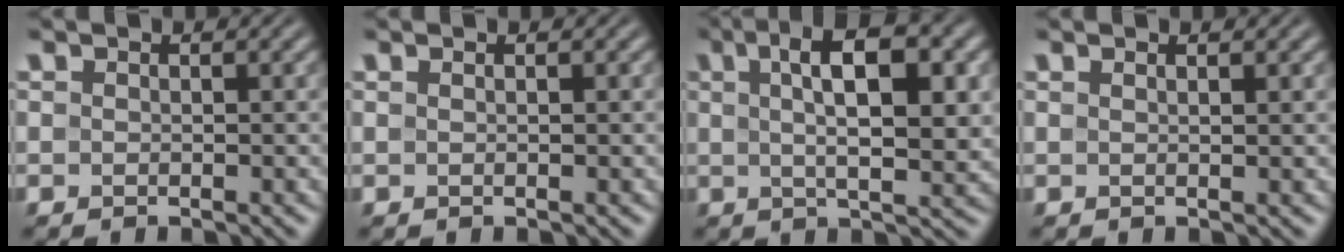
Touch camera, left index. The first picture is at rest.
{"total": 0.9, "force": [0.3, 0.3, 0.8], "torque": [-0.009, 0.003, -0.002]}
{"total": 8.4, "force": [1.9, 2.8, 7.7], "torque": [-0.116, 0.009, 0.025]}
{"total": 1.6, "force": [0.8, 0.6, 1.2], "torque": [-0.007, 0.000, -0.001]}